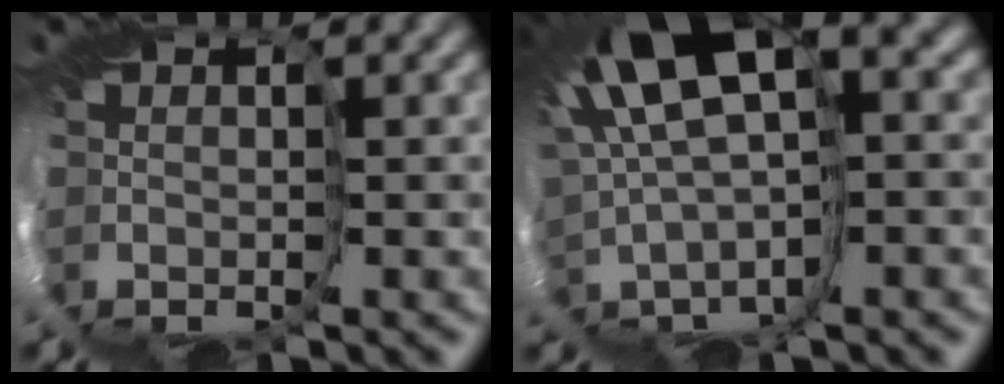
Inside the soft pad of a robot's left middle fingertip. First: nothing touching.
{"total": 9.0, "force": [3.6, 2.1, 8.0], "torque": [-0.196, 0.011, 0.088]}